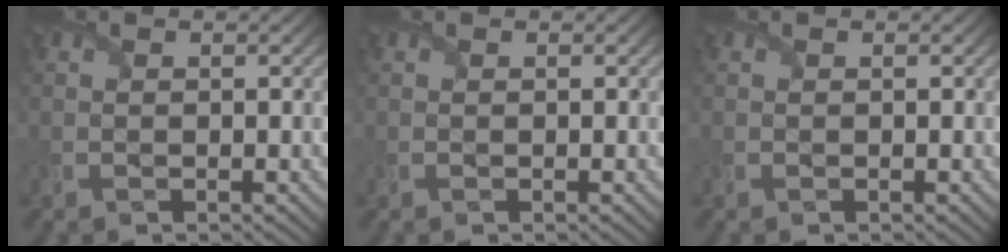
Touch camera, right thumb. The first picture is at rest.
{"total": 0.0}
{"total": 0.0}